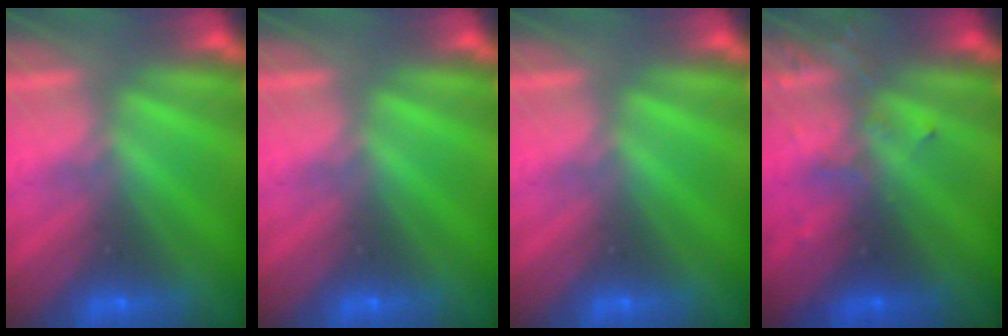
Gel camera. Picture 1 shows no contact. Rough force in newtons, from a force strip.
{"total": 0.0}
{"total": 0.0}
{"total": 3.3}